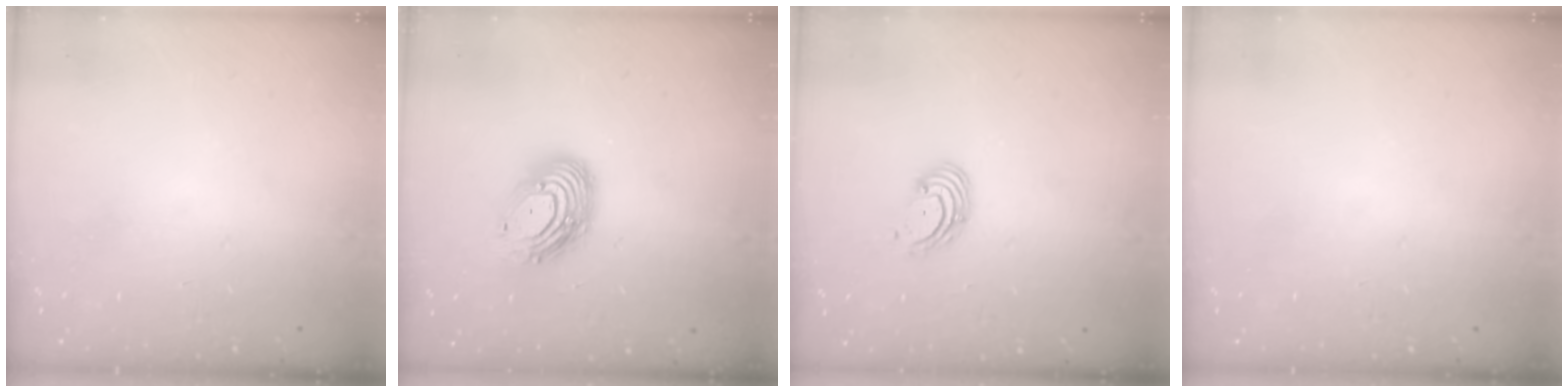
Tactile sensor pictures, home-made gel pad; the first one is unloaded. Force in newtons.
{"total": 13.1, "press": 13.1, "slide": 1.1}
{"total": 2.9, "press": 2.9, "slide": 0.1}
{"total": 0.0}